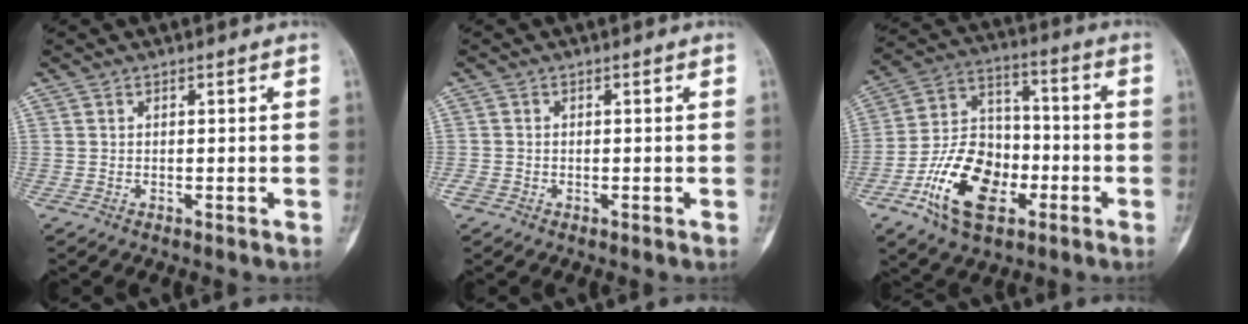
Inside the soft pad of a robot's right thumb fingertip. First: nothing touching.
{"total": 1.2, "force": [-0.6, 1.0, 0.4], "torque": [-0.007, 0.002, -0.016]}
{"total": 16.9, "force": [-6.8, 10.6, 11.2], "torque": [-0.176, 0.045, -0.123]}